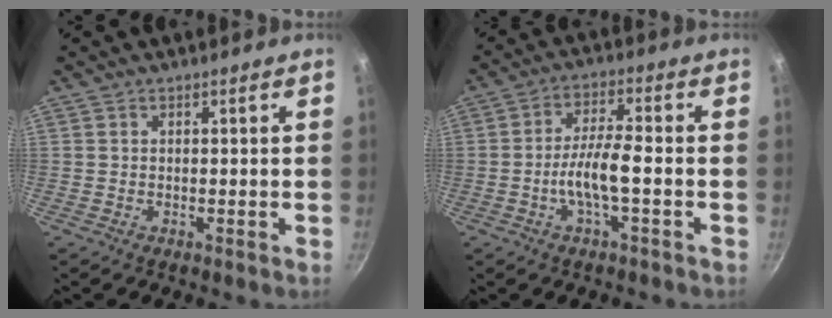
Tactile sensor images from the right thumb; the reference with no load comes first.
{"total": 7.3, "force": [-2.0, 1.6, 6.9], "torque": [-0.135, 0.025, -0.043]}